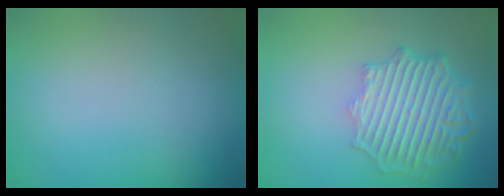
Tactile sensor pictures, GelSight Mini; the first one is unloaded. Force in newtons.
{"total": 6.2, "press": 4.8, "slide": 4.0}